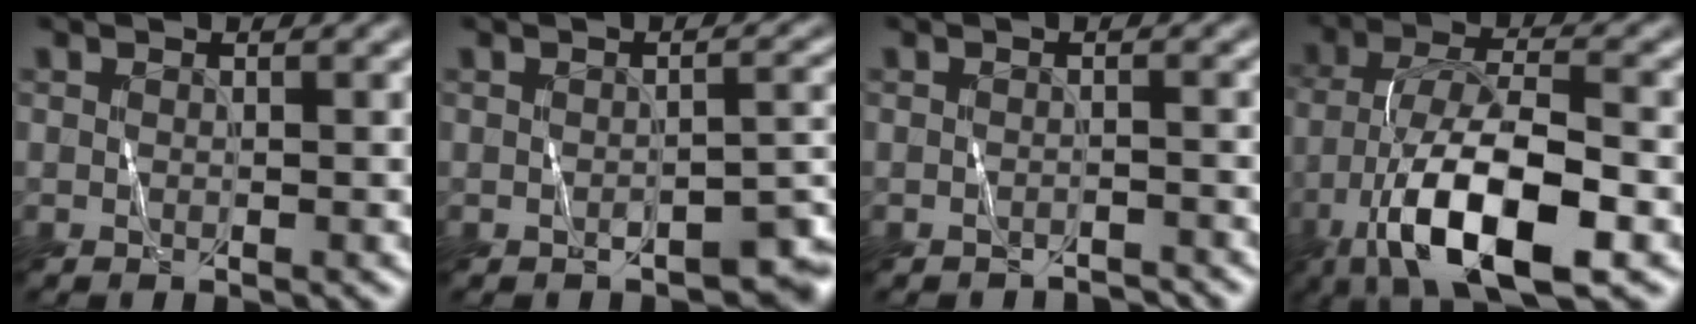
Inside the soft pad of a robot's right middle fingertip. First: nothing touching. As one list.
[{"total": 2.5, "force": [-1.6, 1.2, 1.5], "torque": [-0.017, -0.001, -0.017]}, {"total": 1.8, "force": [-1.8, 0.2, 0.1], "torque": [0.004, 0.000, -0.025]}, {"total": 11.2, "force": [-5.1, 3.8, 9.2], "torque": [-0.169, -0.003, -0.092]}]